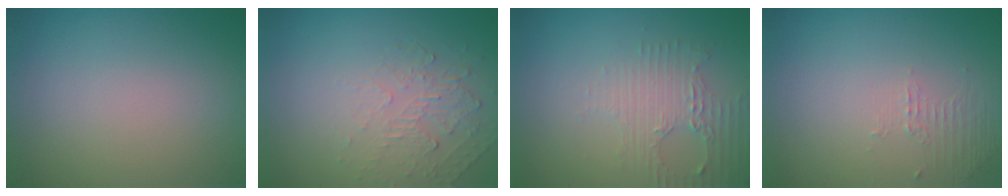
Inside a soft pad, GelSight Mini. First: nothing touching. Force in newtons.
{"total": 2.1, "press": 0.9, "slide": 1.9}
{"total": 3.5, "press": 2.6, "slide": 2.3}
{"total": 1.1, "press": 0.2, "slide": 1.0}